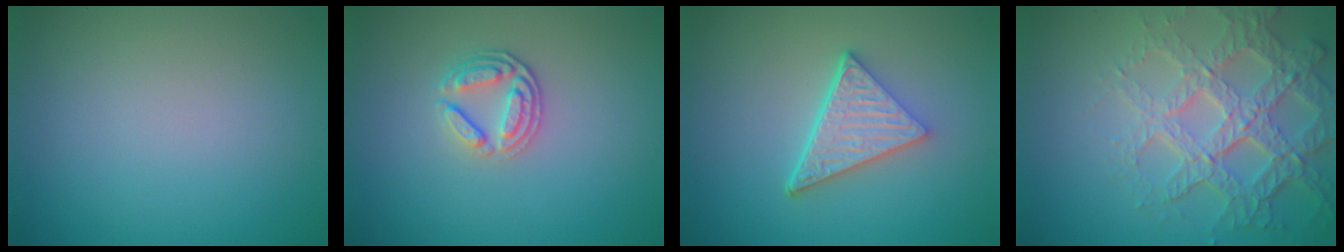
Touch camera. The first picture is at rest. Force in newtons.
{"total": 2.7, "press": 2.4, "slide": 1.2}
{"total": 5.2, "press": 3.7, "slide": 3.7}
{"total": 7.3, "press": 5.2, "slide": 5.2}